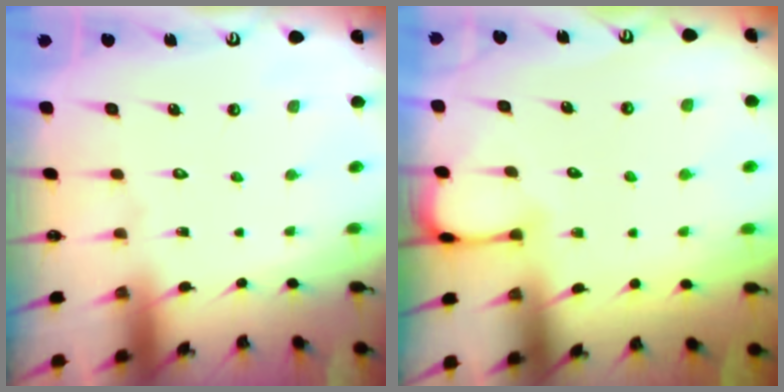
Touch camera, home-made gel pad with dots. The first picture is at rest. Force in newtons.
{"total": 3.0, "press": 3.0, "slide": 0.3}